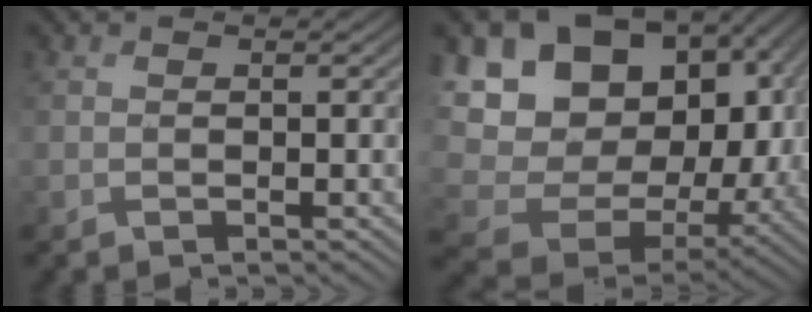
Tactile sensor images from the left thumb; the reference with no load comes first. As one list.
[{"total": 18.5, "force": [2.2, 13.4, 12.5], "torque": [-0.248, -0.027, 0.080]}]